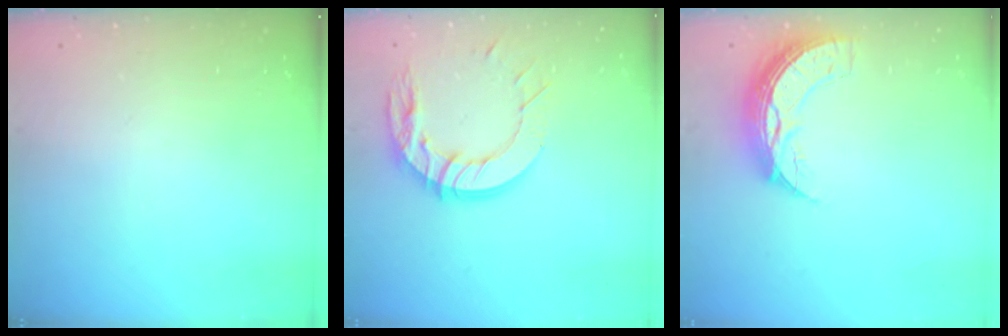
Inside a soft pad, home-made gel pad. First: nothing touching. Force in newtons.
{"total": 14.0, "press": 13.9, "slide": 1.5}
{"total": 10.5, "press": 10.5, "slide": 0.8}